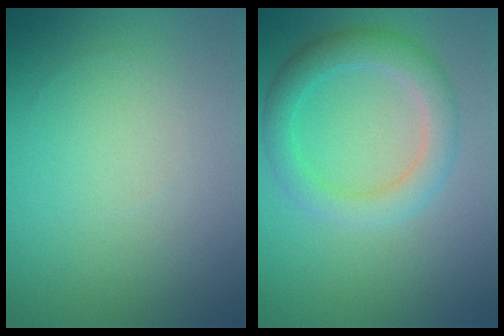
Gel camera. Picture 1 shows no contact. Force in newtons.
{"total": 3.8, "press": 3.8, "slide": 0.0}